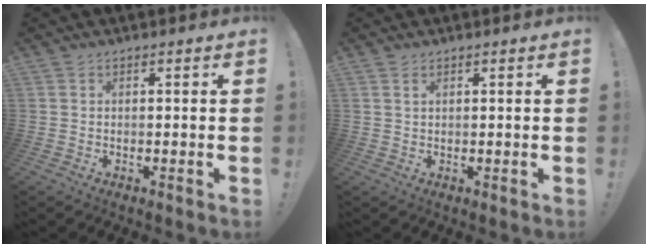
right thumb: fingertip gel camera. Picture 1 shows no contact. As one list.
[{"total": 1.1, "force": [0.6, 0.5, 0.8], "torque": [-0.008, -0.002, 0.010]}]